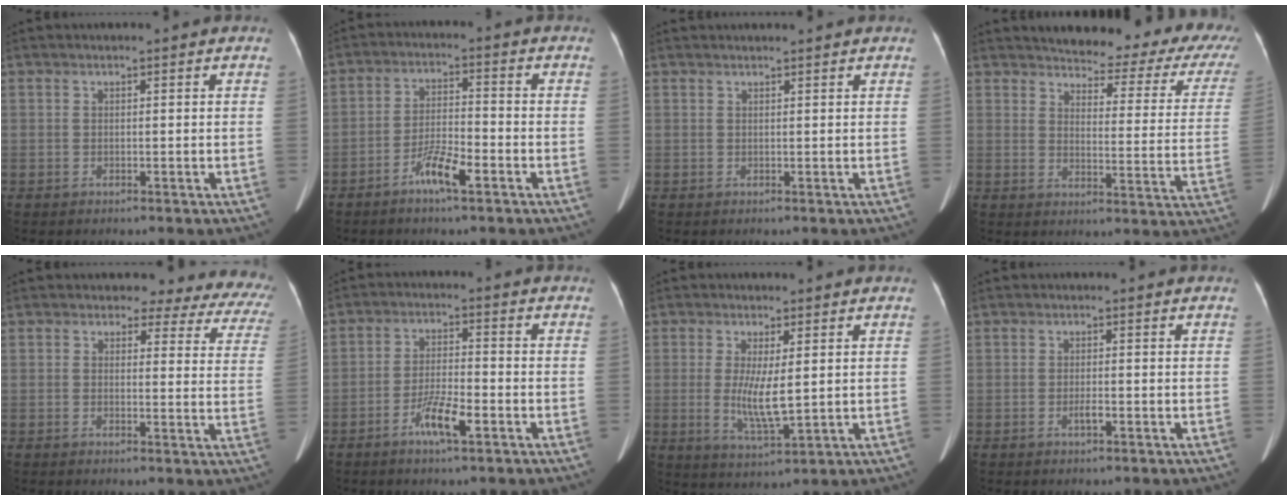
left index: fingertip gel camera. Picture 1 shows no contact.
{"total": 5.9, "force": [-3.6, 0.8, 4.6], "torque": [-0.092, 0.002, -0.066]}
{"total": 3.0, "force": [2.9, 0.2, 0.8], "torque": [-0.008, 0.027, 0.037]}
{"total": 18.3, "force": [15.8, 4.4, 8.1], "torque": [-0.074, -0.047, 0.160]}
{"total": 14.0, "force": [12.0, 5.7, 4.6], "torque": [-0.029, -0.033, 0.095]}
{"total": 6.0, "force": [-3.1, 0.9, 5.0], "torque": [-0.099, -0.002, -0.058]}
{"total": 6.5, "force": [0.2, 1.3, 6.4], "torque": [-0.130, -0.020, 0.007]}
{"total": 1.4, "force": [-0.7, 0.2, 1.2], "torque": [-0.022, 0.001, -0.011]}